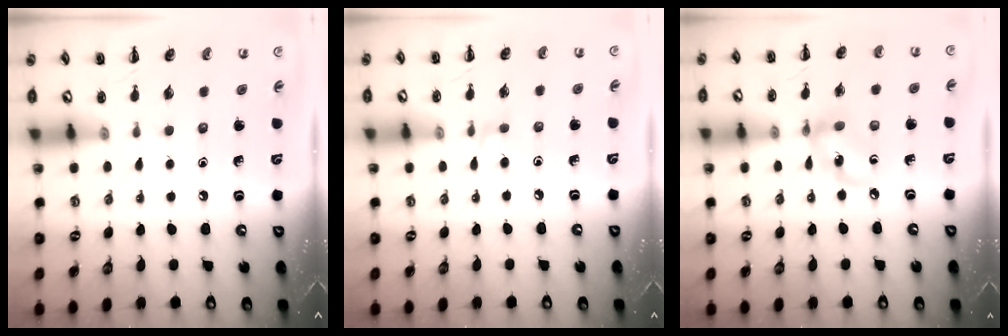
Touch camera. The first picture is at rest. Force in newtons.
{"total": 3.0, "press": 2.7, "slide": 1.2}
{"total": 8.0, "press": 7.9, "slide": 1.5}